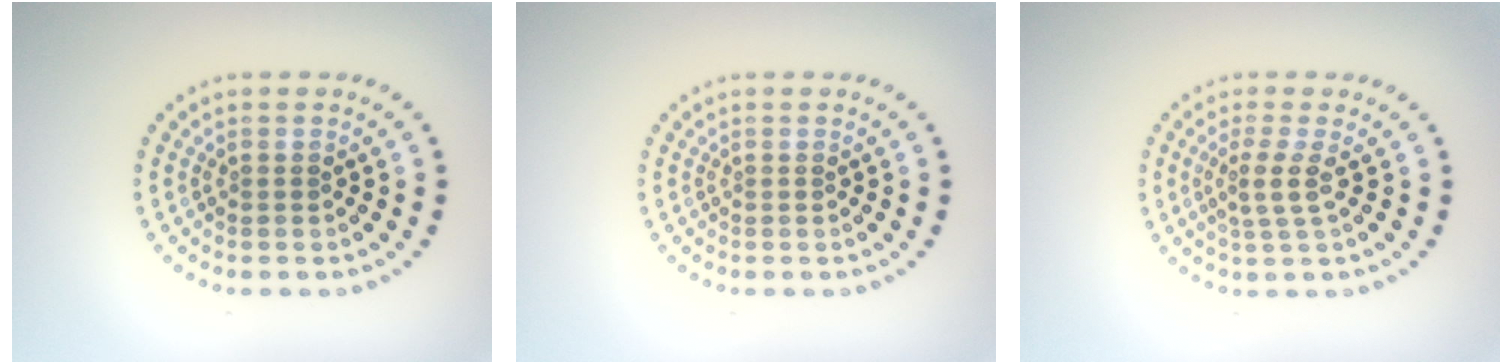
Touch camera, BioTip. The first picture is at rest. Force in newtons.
{"total": 0.0}
{"total": 2.3, "press": 1.7, "slide": 1.5}